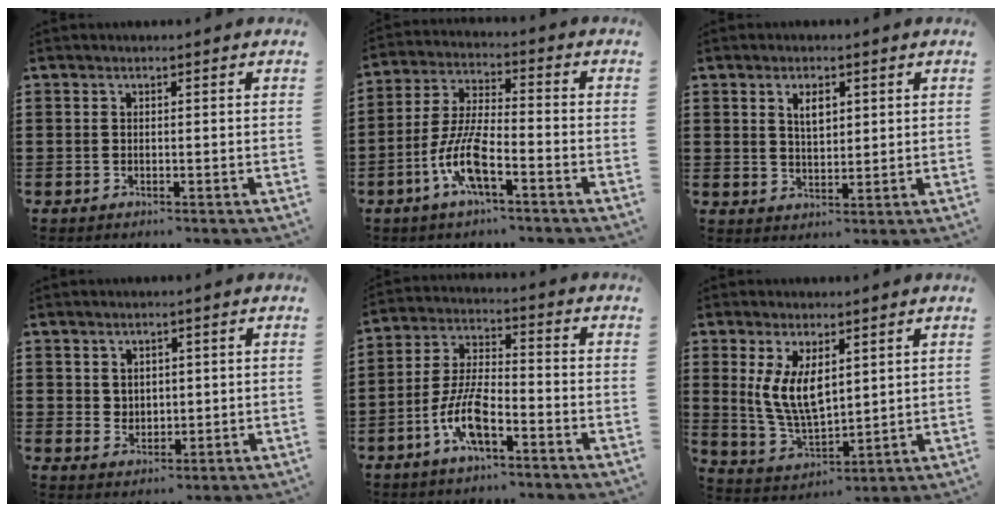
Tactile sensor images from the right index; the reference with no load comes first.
{"total": 9.0, "force": [-4.3, 2.4, 7.5], "torque": [-0.176, -0.008, -0.085]}
{"total": 3.4, "force": [1.5, 1.7, 2.5], "torque": [-0.040, 0.000, 0.023]}
{"total": 2.8, "force": [1.7, 2.1, 0.3], "torque": [-0.014, 0.010, 0.033]}
{"total": 8.4, "force": [-4.1, 2.9, 6.7], "torque": [-0.156, -0.004, -0.081]}
{"total": 7.6, "force": [2.8, 3.8, 5.9], "torque": [-0.135, -0.007, 0.050]}